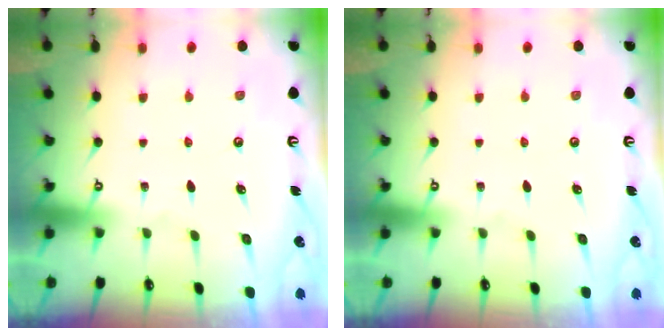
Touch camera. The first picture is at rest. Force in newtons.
{"total": 0.0}